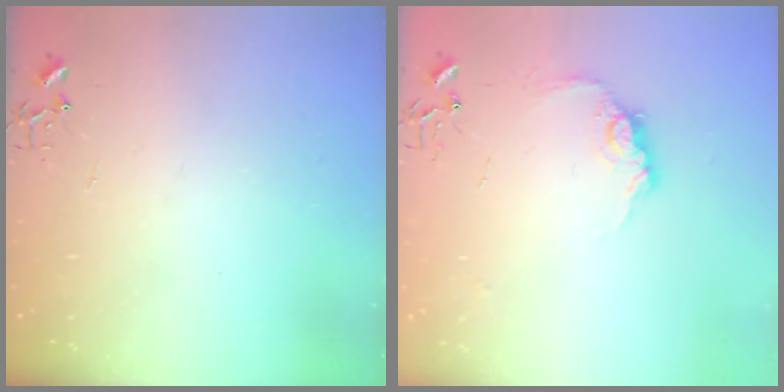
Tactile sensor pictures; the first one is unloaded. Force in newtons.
{"total": 10.4, "press": 10.4, "slide": 0.3}